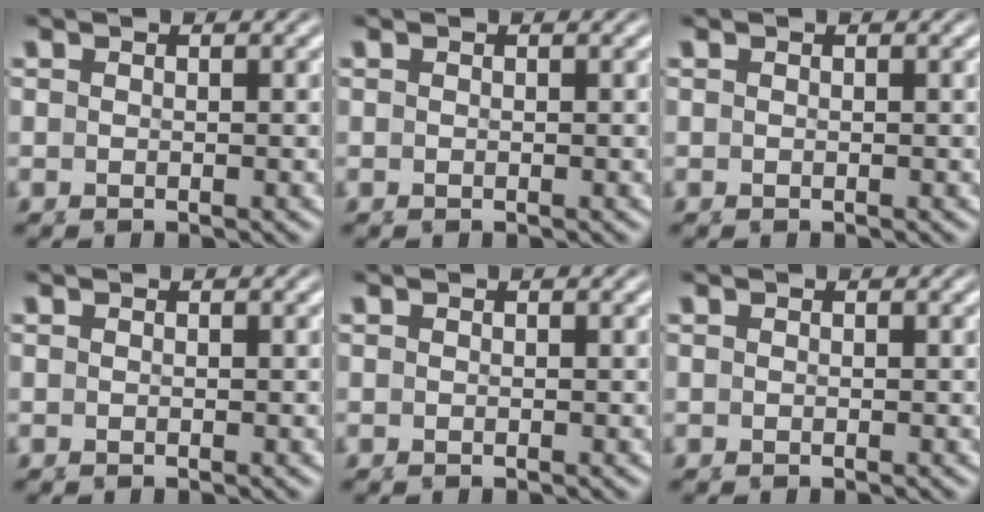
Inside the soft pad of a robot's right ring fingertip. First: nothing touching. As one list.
[{"total": 0.0}, {"total": 0.0}, {"total": 0.0}, {"total": 0.0}, {"total": 0.0}]